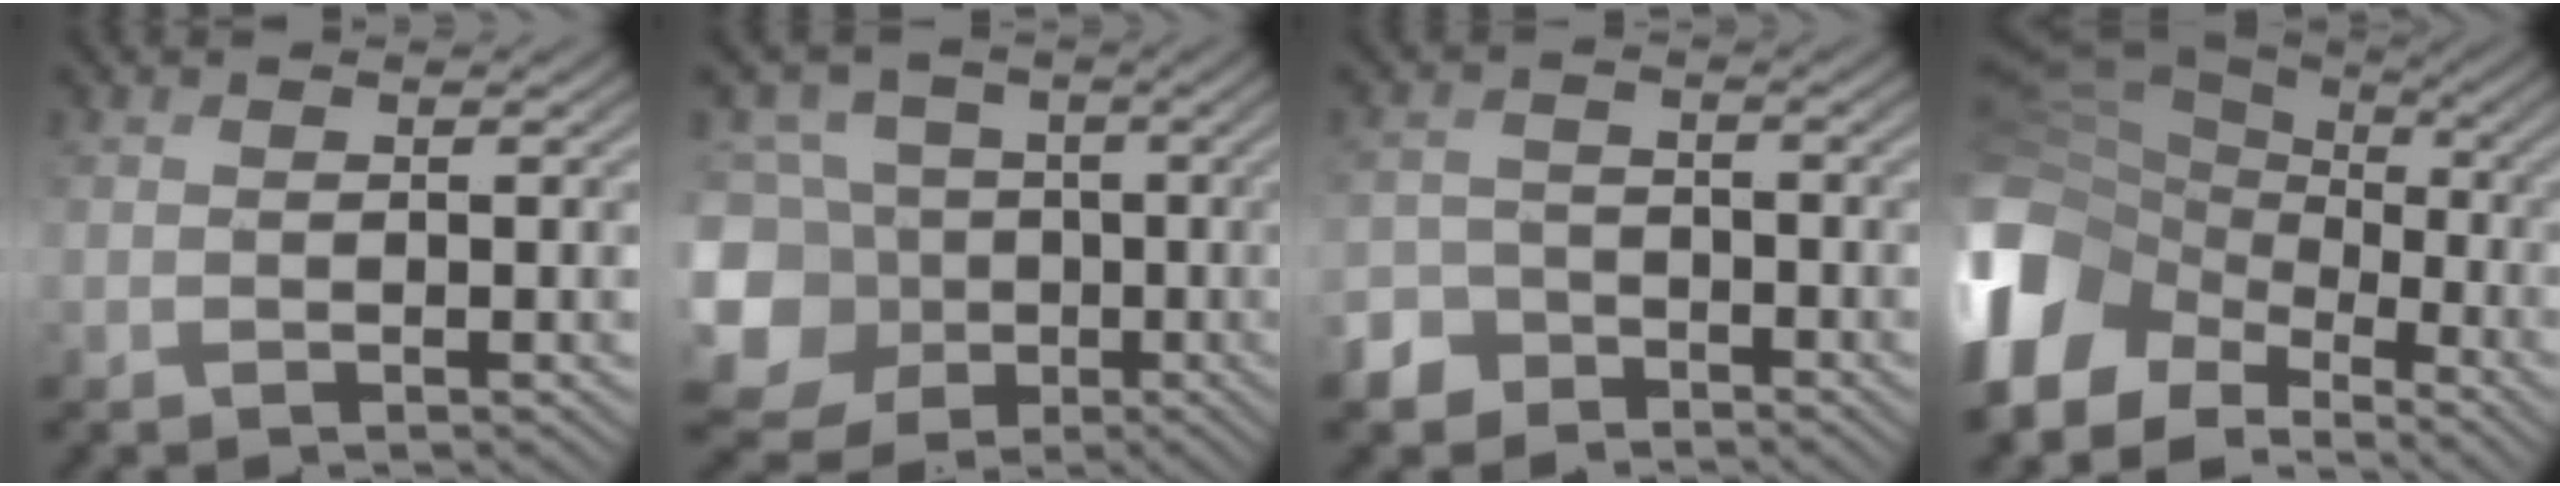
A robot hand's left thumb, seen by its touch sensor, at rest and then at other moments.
{"total": 15.6, "force": [-2.7, 14.1, 6.1], "torque": [-0.237, 0.014, -0.058]}
{"total": 4.5, "force": [-3.3, 2.8, 1.1], "torque": [-0.031, -0.004, -0.072]}
{"total": 15.9, "force": [-6.0, 11.6, 9.0], "torque": [-0.264, -0.019, -0.110]}